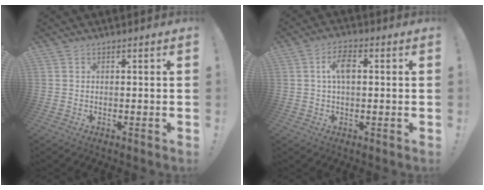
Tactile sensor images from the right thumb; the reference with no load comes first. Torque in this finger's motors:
{"motor_torque": [0.00, 0.00, 0.00, 0.00, 0.00]}